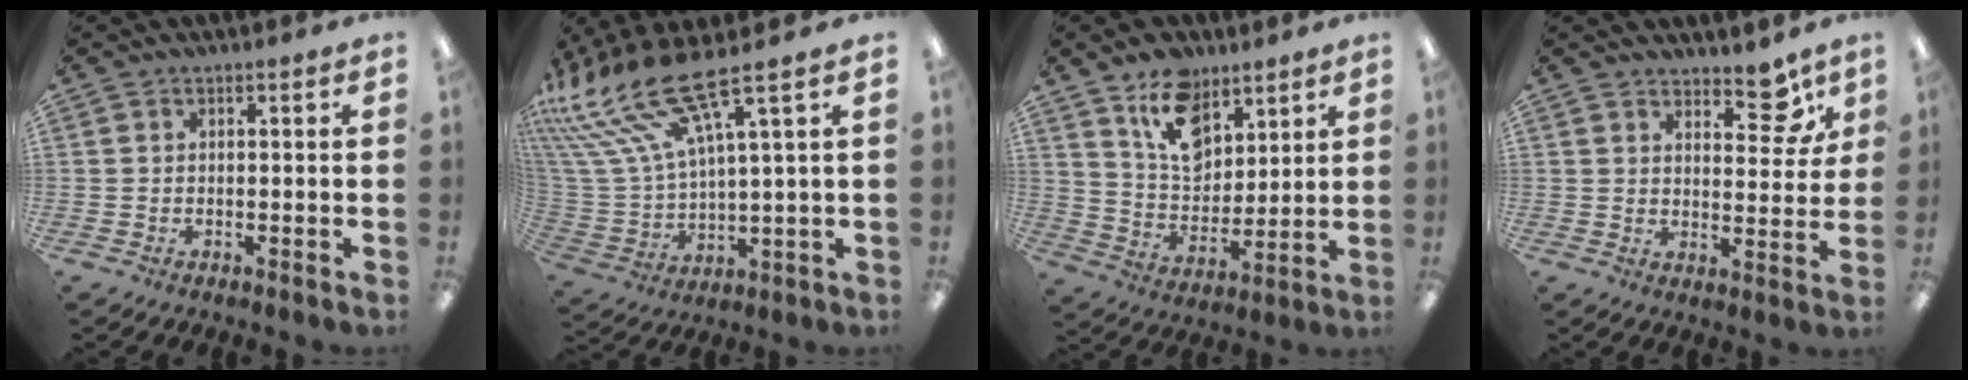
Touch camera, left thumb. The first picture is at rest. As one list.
[{"total": 18.5, "force": [13.1, 4.3, 12.4], "torque": [-0.277, -0.084, 0.228]}, {"total": 14.0, "force": [8.7, 9.2, 6.1], "torque": [-0.094, -0.041, 0.163]}, {"total": 8.1, "force": [6.3, 3.3, 3.8], "torque": [-0.036, -0.041, 0.106]}]